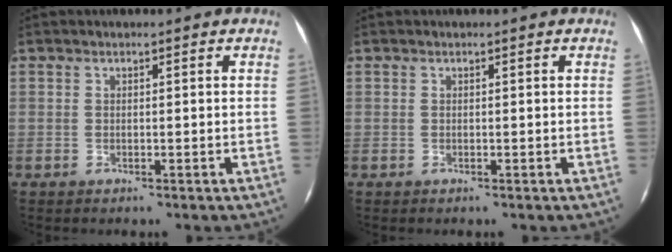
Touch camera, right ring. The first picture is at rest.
{"total": 0.0}